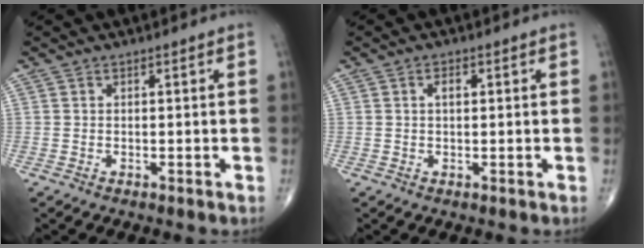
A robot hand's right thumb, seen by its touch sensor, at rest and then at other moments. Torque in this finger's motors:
{"motor_torque": [-0.01, 0.28, 0.22, -0.06, 0.12]}